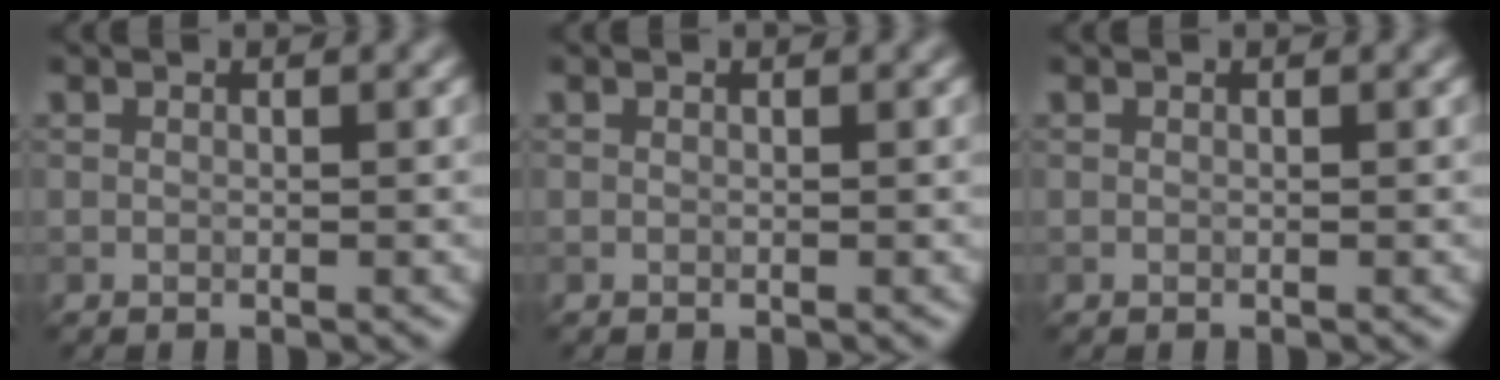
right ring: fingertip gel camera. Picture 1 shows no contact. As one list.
[{"total": 0.0}, {"total": 0.0}]